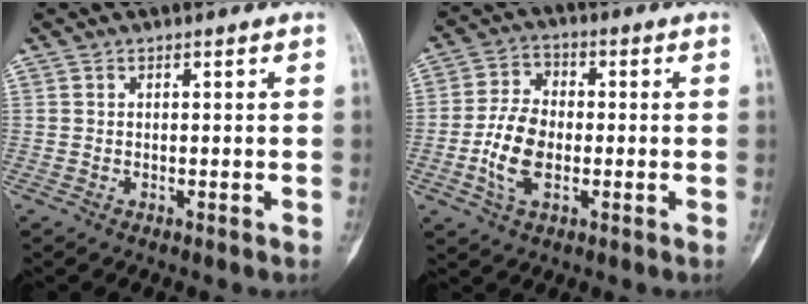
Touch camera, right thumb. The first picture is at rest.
{"total": 9.3, "force": [-1.9, 5.8, 7.0], "torque": [-0.135, 0.013, -0.042]}